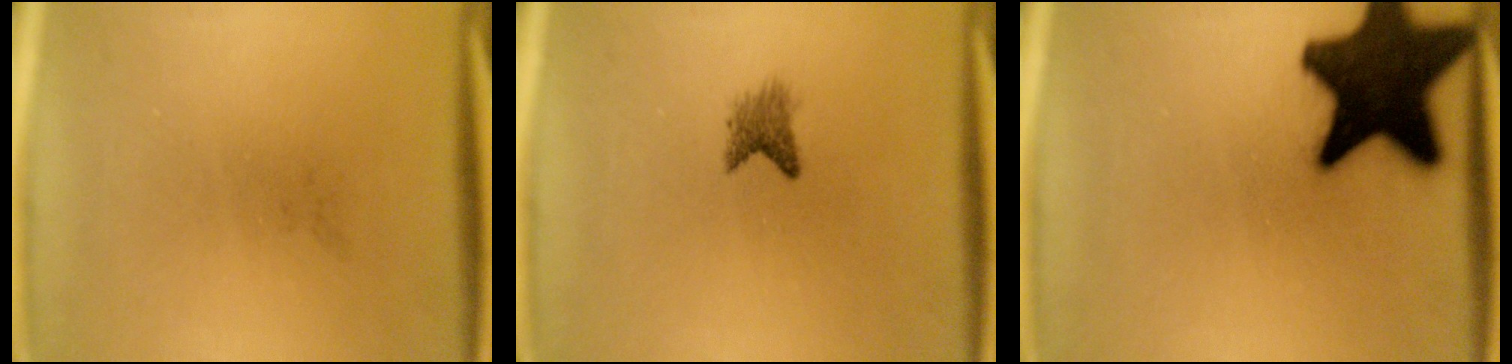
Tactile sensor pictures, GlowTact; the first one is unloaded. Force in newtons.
{"total": 2.1}
{"total": 19.6}